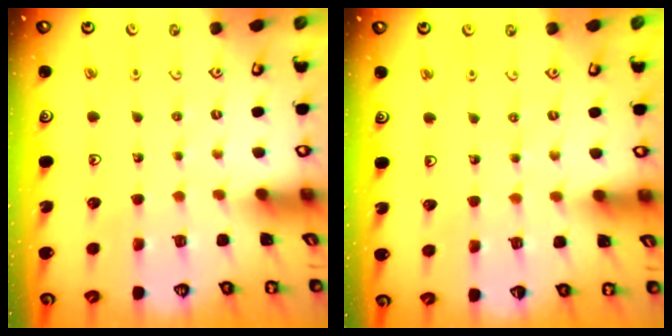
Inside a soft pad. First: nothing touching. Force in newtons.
{"total": 2.3, "press": 2.3, "slide": 0.2}